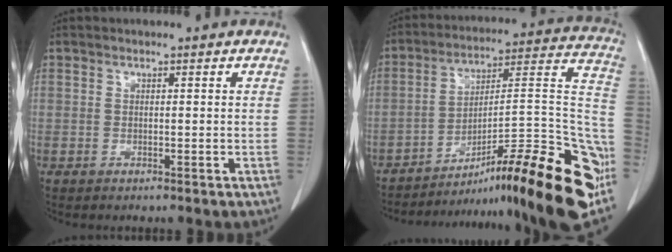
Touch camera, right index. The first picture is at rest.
{"total": 30.0, "force": [-18.2, 2.8, 23.6], "torque": [-0.227, 0.003, -0.269]}